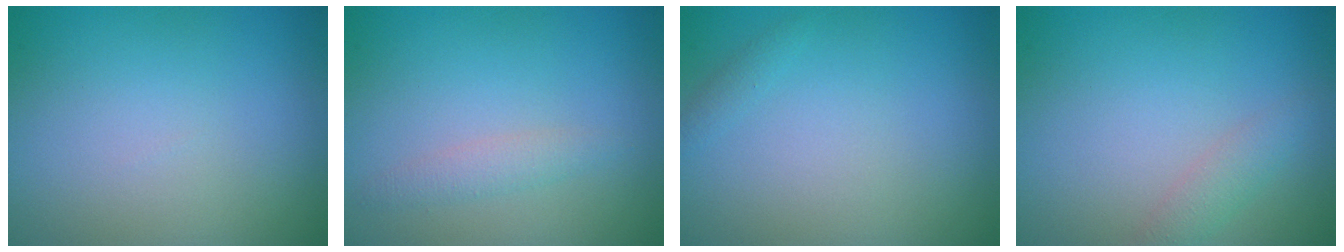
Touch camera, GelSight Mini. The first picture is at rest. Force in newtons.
{"total": 1.4, "press": 1.4, "slide": 0.0}
{"total": 0.6, "press": 0.6, "slide": 0.0}
{"total": 1.5, "press": 1.5, "slide": 0.0}